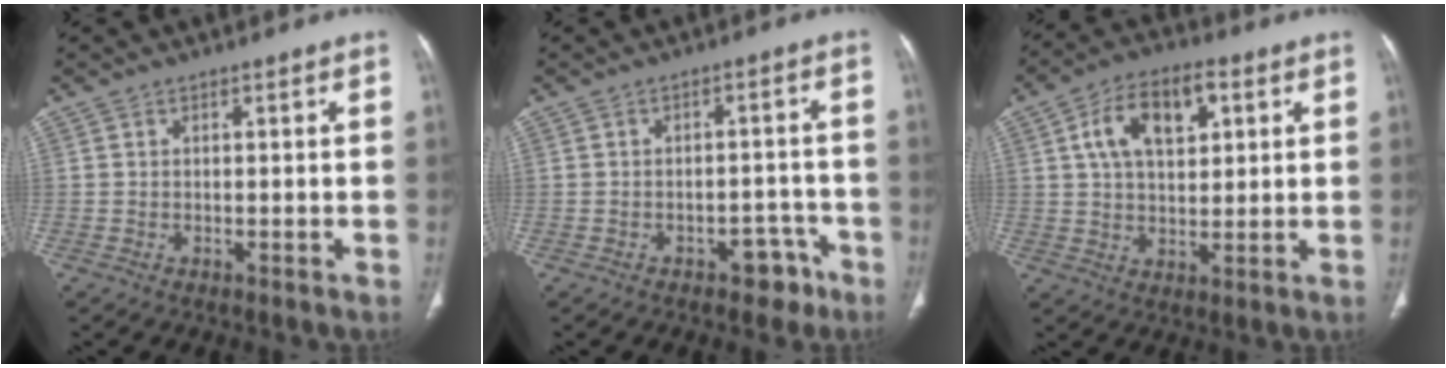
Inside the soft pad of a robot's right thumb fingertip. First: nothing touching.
{"total": 5.1, "force": [-3.2, 3.2, 2.3], "torque": [-0.005, 0.037, -0.037]}
{"total": 12.2, "force": [4.1, 7.0, 9.1], "torque": [-0.136, 0.005, 0.066]}